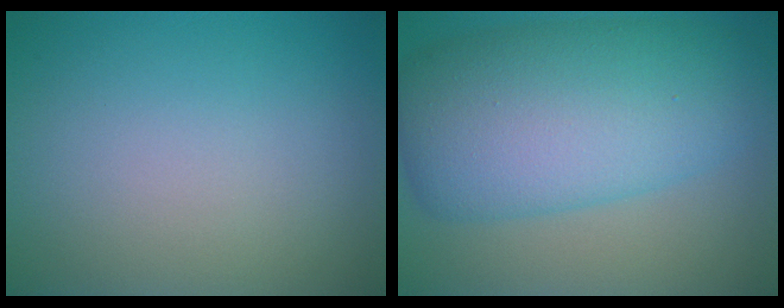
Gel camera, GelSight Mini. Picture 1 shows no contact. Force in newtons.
{"total": 11.1, "press": 11.1, "slide": 0.3}